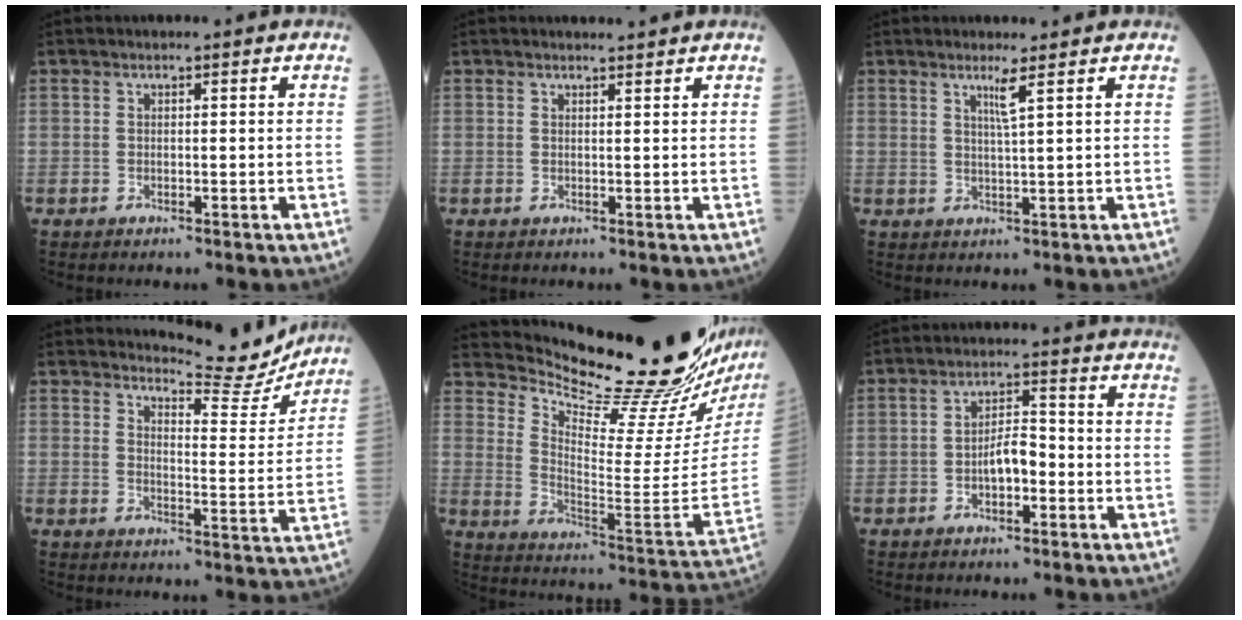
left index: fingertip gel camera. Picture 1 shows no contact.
{"total": 1.7, "force": [1.7, -0.2, 0.1], "torque": [-0.007, 0.000, 0.026]}
{"total": 2.5, "force": [1.5, -0.8, 1.8], "torque": [-0.037, -0.009, 0.031]}
{"total": 9.6, "force": [9.6, 0.4, 0.5], "torque": [-0.009, -0.040, 0.120]}
{"total": 24.0, "force": [21.8, -0.4, 10.0], "torque": [-0.169, -0.118, 0.306]}
{"total": 4.5, "force": [-1.4, 1.8, 3.9], "torque": [-0.070, 0.013, -0.026]}